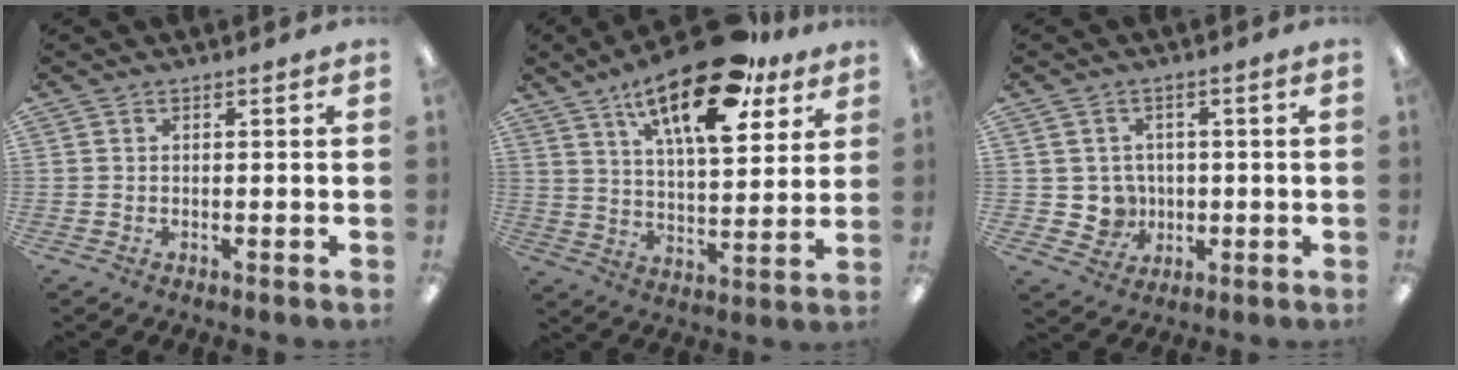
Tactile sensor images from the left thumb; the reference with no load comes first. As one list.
[{"total": 21.0, "force": [13.1, 8.0, 14.3], "torque": [-0.227, -0.065, 0.214]}, {"total": 5.3, "force": [0.1, 5.2, 1.0], "torque": [-0.016, 0.004, 0.008]}]